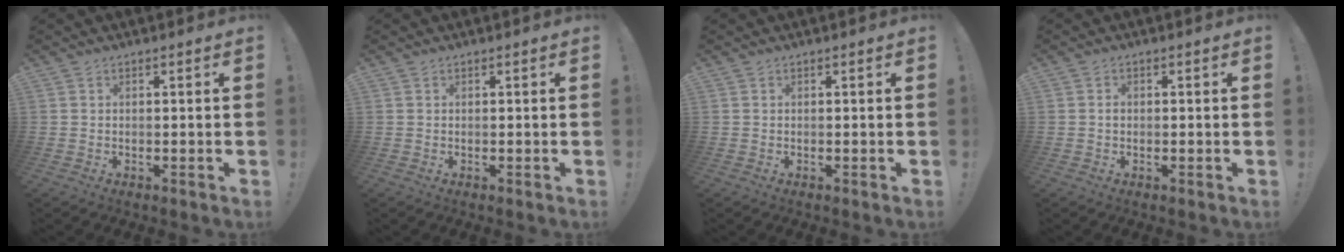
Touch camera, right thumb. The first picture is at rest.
{"total": 0.0}
{"total": 0.0}
{"total": 0.7, "force": [-0.1, 0.6, 0.2], "torque": [-0.002, 0.003, -0.003]}